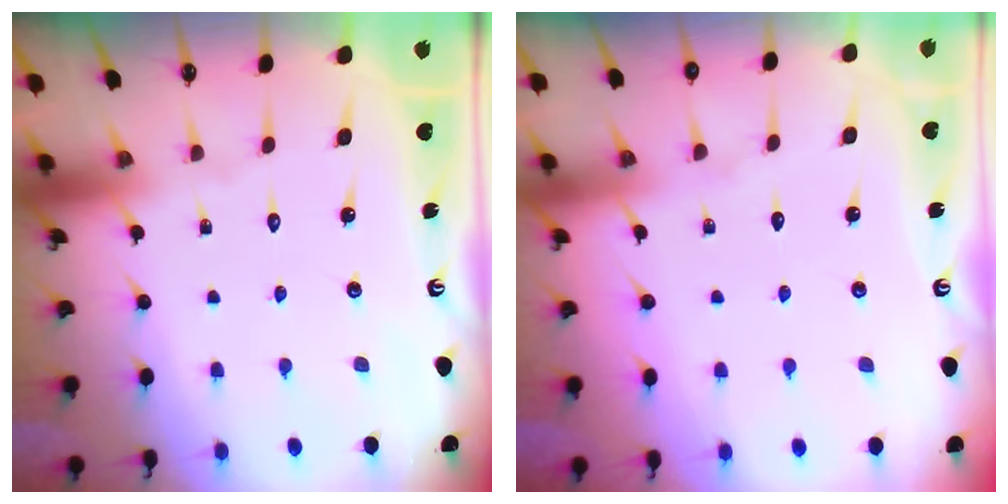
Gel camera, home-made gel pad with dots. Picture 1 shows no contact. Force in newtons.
{"total": 3.5, "press": 3.5, "slide": 0.5}